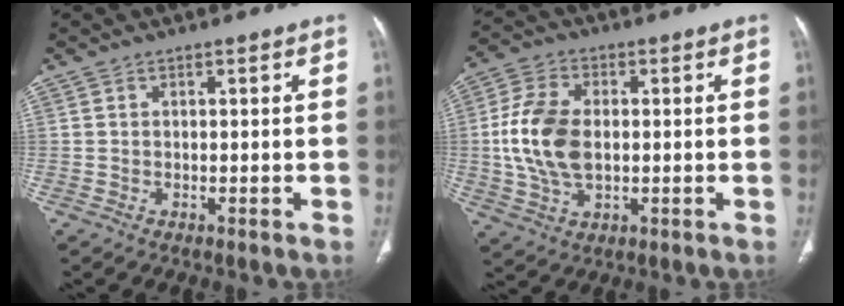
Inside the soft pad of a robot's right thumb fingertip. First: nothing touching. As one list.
[{"total": 12.2, "force": [0.0, 7.6, 9.6], "torque": [-0.198, 0.007, 0.003]}]